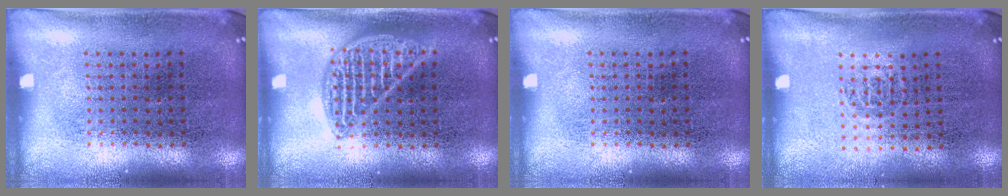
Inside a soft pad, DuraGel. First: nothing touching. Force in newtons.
{"total": 2.3, "press": 2.2, "slide": 0.3}
{"total": 0.0}
{"total": 0.6, "press": 0.4, "slide": 0.4}